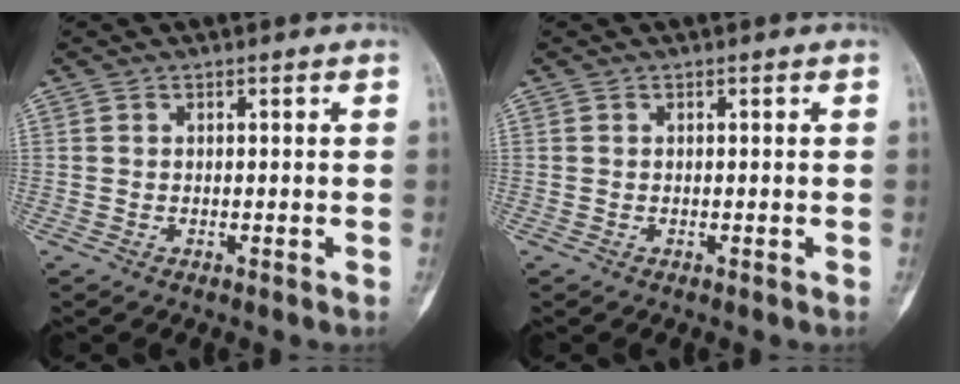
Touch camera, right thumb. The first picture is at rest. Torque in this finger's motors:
{"motor_torque": [0.13, -0.12, 0.06, 0.06, 0.02]}